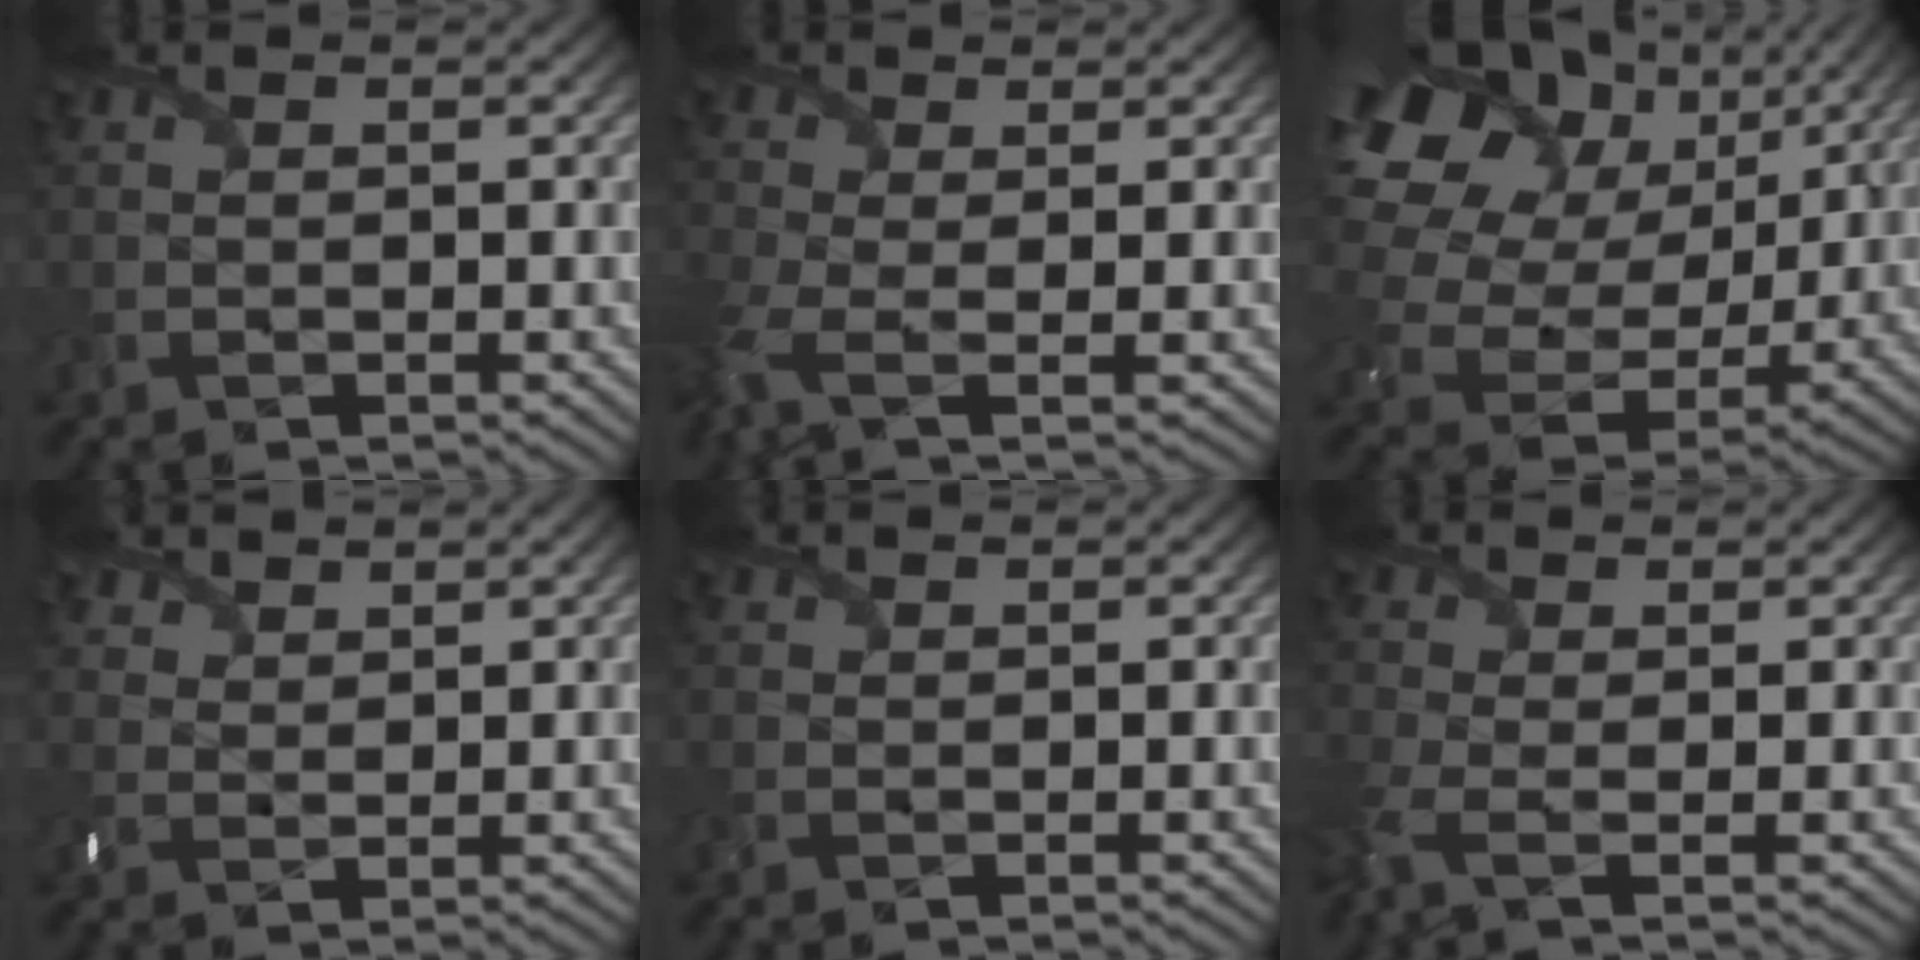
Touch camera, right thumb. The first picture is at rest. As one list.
[{"total": 4.8, "force": [-1.4, 2.2, 4.0], "torque": [-0.115, -0.016, -0.037]}, {"total": 21.2, "force": [7.5, 16.0, 11.6], "torque": [-0.322, 0.038, 0.155]}, {"total": 3.5, "force": [2.7, 2.1, 0.9], "torque": [-0.026, 0.004, 0.057]}, {"total": 0.0}, {"total": 3.9, "force": [-1.2, 1.8, 3.3], "torque": [-0.097, -0.011, -0.032]}]